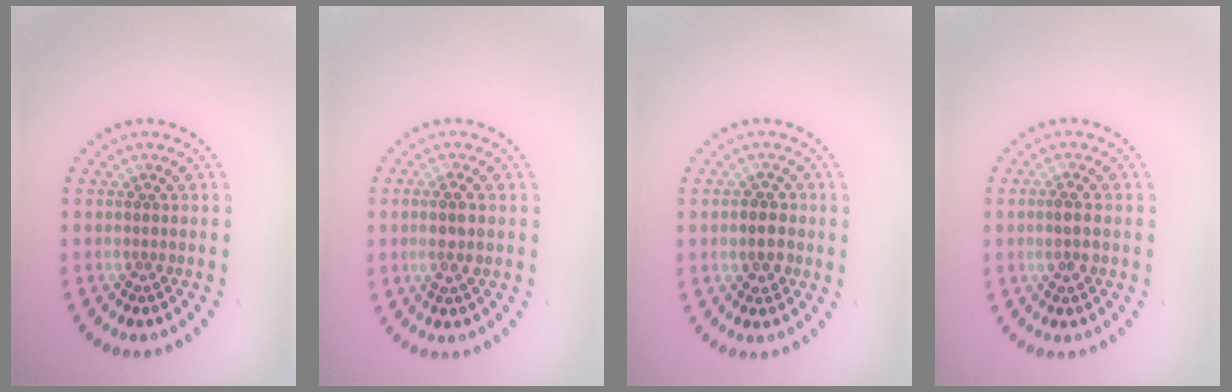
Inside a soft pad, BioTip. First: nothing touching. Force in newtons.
{"total": 1.7, "press": 1.5, "slide": 0.8}
{"total": 2.3, "press": 2.2, "slide": 0.5}
{"total": 1.7, "press": 1.7, "slide": 0.3}